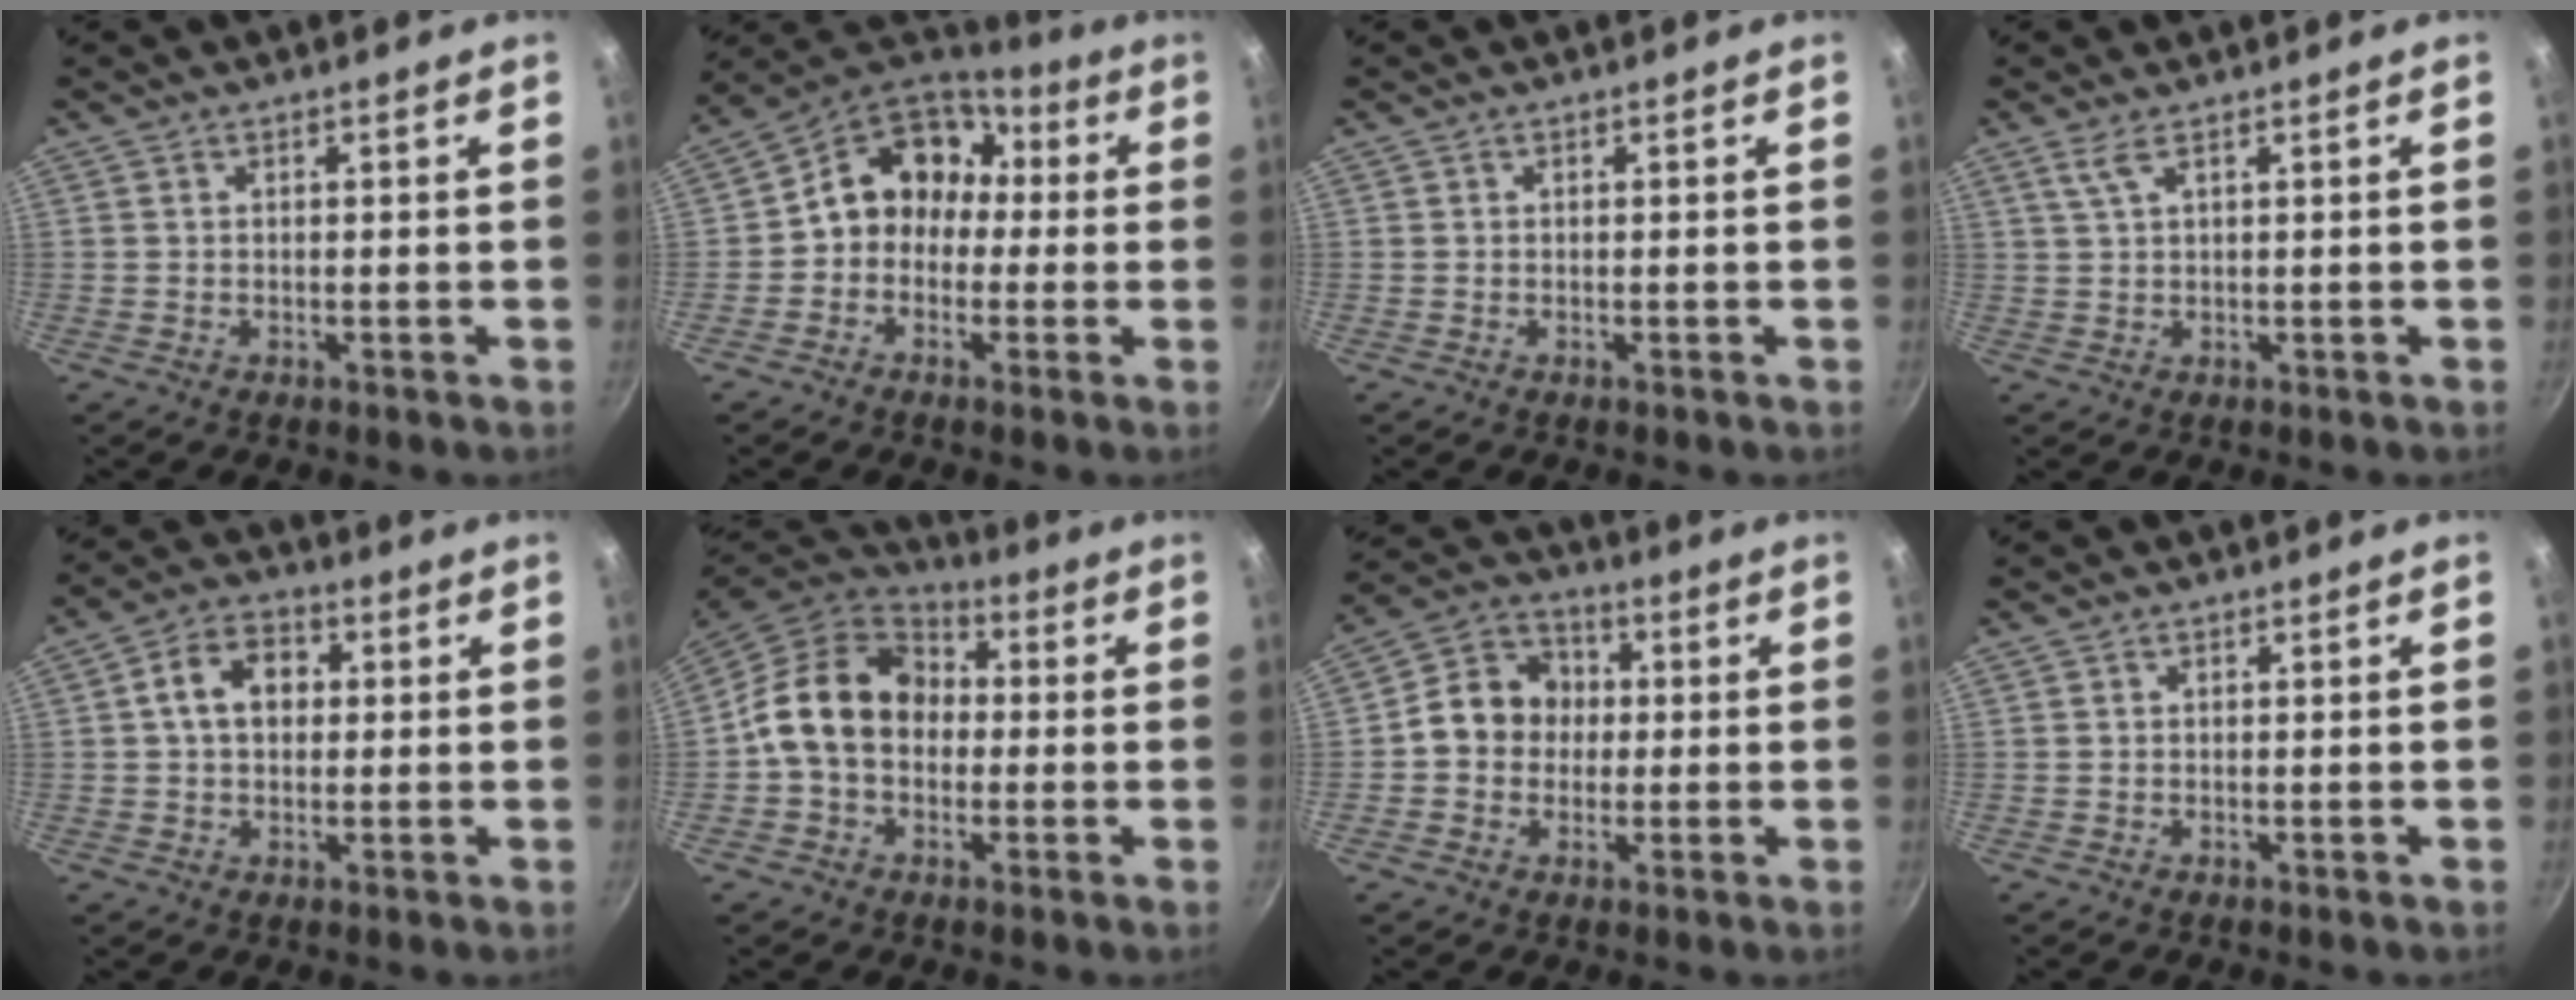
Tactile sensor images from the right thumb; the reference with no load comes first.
{"total": 13.3, "force": [0.7, 11.2, 7.1], "torque": [-0.071, 0.049, -0.011]}
{"total": 0.0}
{"total": 2.5, "force": [1.4, 0.5, 2.0], "torque": [-0.044, -0.002, 0.033]}
{"total": 8.3, "force": [1.2, 6.1, 5.5], "torque": [-0.068, 0.015, 0.008]}
{"total": 15.6, "force": [0.5, 12.2, 9.6], "torque": [-0.132, 0.034, -0.010]}
{"total": 10.3, "force": [0.1, 9.0, 5.0], "torque": [-0.048, 0.023, -0.020]}
{"total": 0.0}